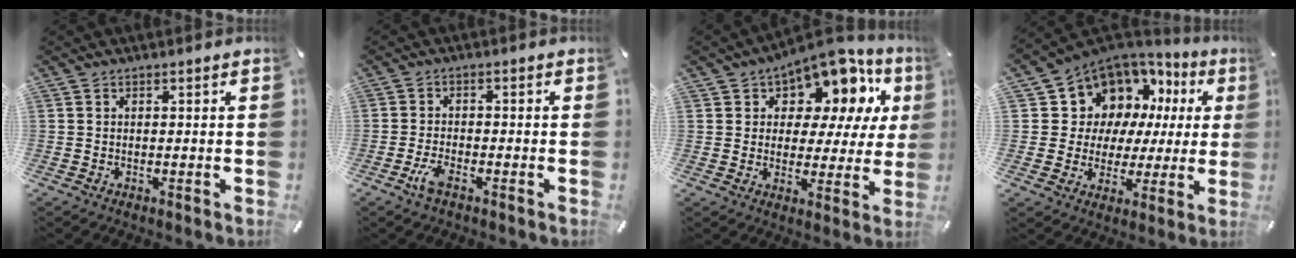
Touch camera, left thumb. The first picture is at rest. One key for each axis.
{"total": 3.9, "fx": -2.1, "fy": 1.2, "fz": 3.0, "tx": -0.076, "ty": -0.001, "tz": -0.045}
{"total": 13.2, "fx": 9.2, "fy": 6.9, "fz": 6.5, "tx": -0.105, "ty": -0.077, "tz": 0.158}
{"total": 11.3, "fx": 6.1, "fy": 9.3, "fz": 2.1, "tx": -0.053, "ty": -0.059, "tz": 0.120}